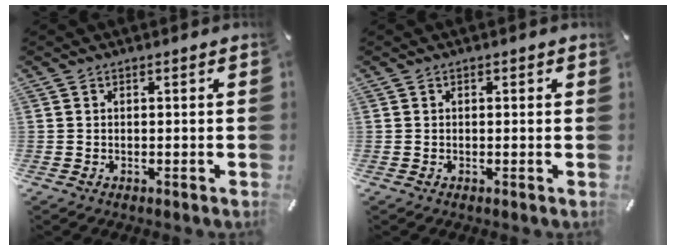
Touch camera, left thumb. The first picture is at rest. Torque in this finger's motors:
{"motor_torque": [0.05, -0.26, 0.02, 0.06, -0.02]}